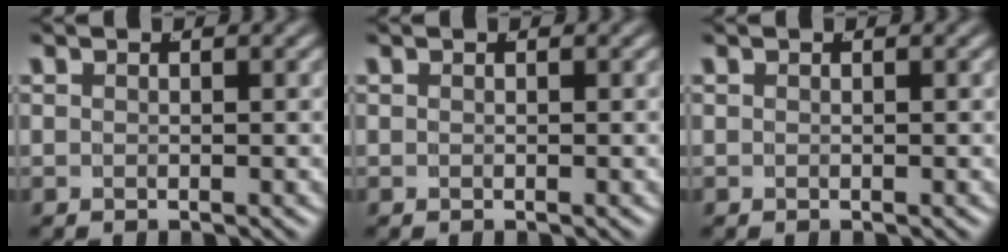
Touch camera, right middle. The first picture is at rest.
{"total": 0.0}
{"total": 0.0}